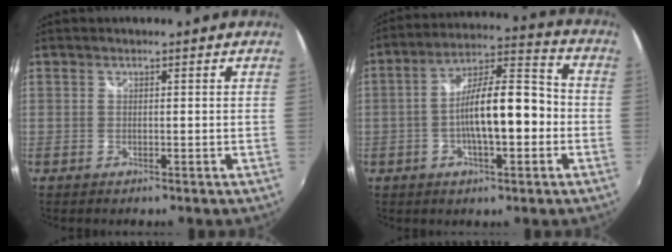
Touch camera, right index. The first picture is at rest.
{"total": 13.5, "force": [-2.5, 4.2, 12.5], "torque": [-0.215, 0.020, -0.041]}